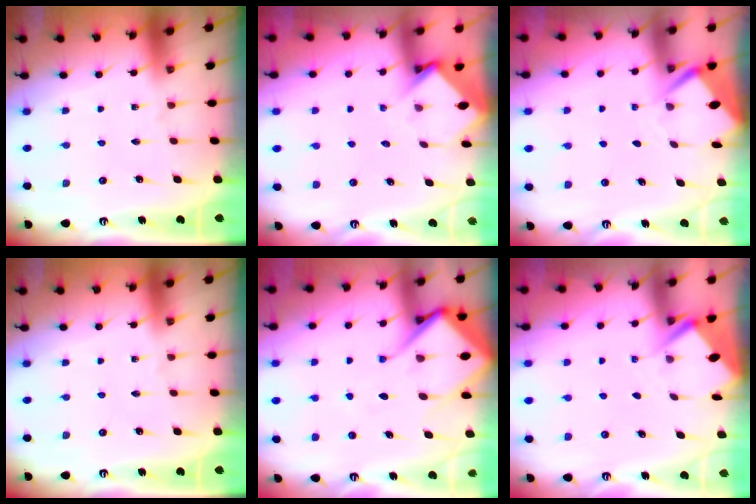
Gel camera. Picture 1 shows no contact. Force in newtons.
{"total": 3.7, "press": 3.7, "slide": 0.3}
{"total": 3.8, "press": 3.8, "slide": 0.1}
{"total": 0.0}
{"total": 12.1, "press": 12.1, "slide": 1.3}
{"total": 2.9, "press": 2.8, "slide": 0.4}